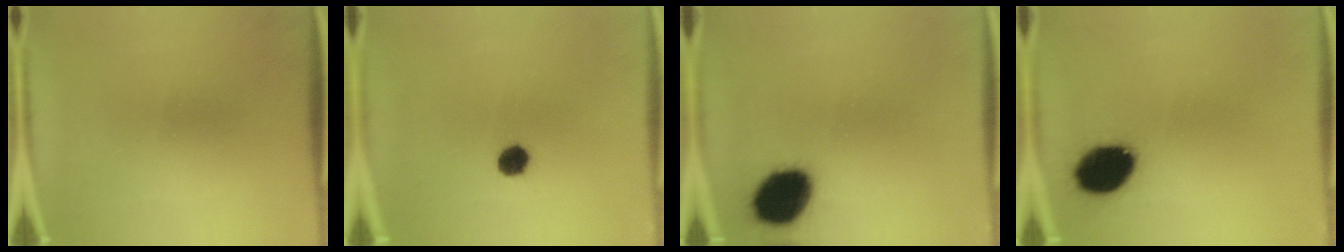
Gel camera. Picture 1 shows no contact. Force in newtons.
{"total": 3.9}
{"total": 14.7}
{"total": 13.2}